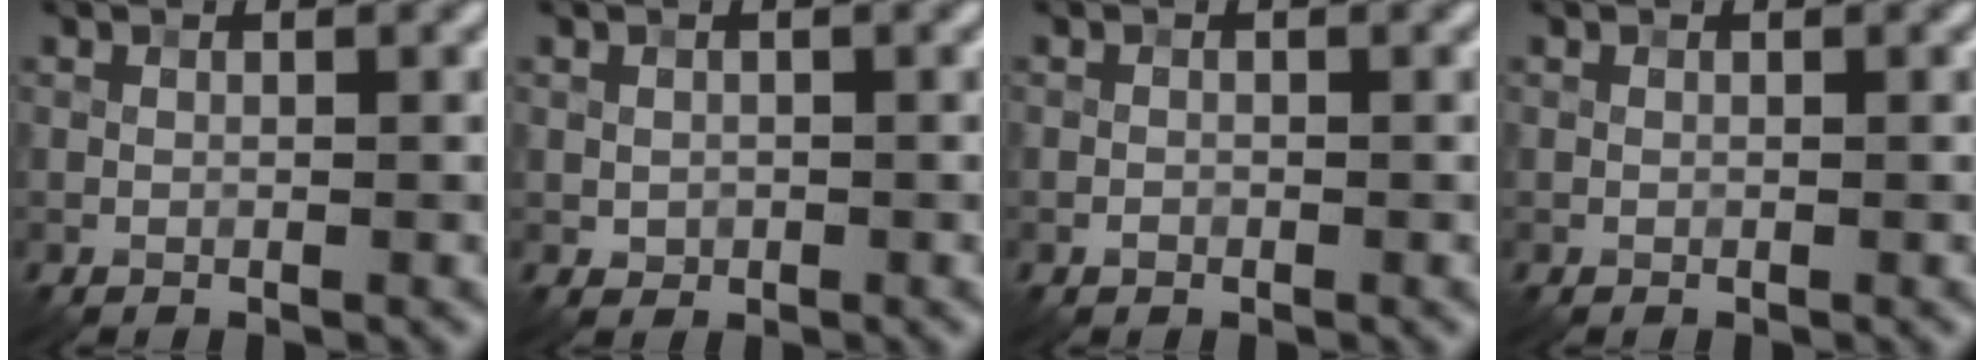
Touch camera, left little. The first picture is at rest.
{"total": 0.8, "force": [0.0, 0.8, 0.3], "torque": [-0.002, -0.004, 0.000]}
{"total": 0.5, "force": [-0.3, 0.4, 0.2], "torque": [0.000, -0.001, -0.007]}
{"total": 0.0}